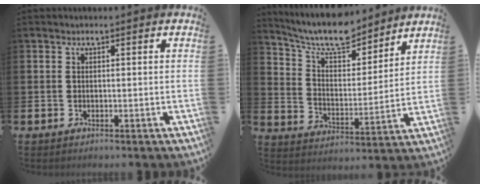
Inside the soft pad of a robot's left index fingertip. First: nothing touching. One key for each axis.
{"total": 9.5, "fx": 8.7, "fy": 2.5, "fz": 3.0, "tx": -0.088, "ty": -0.058, "tz": 0.153}